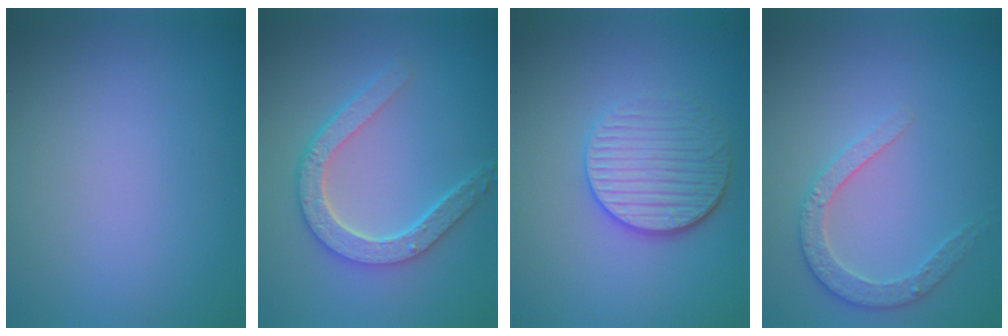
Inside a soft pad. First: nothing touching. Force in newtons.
{"total": 4.7, "press": 3.8, "slide": 2.7}
{"total": 3.8, "press": 3.4, "slide": 1.7}
{"total": 2.9, "press": 2.8, "slide": 0.7}